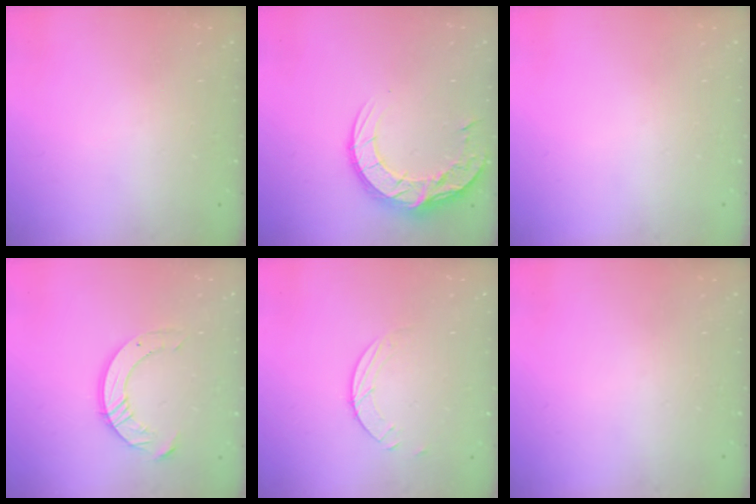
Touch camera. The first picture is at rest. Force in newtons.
{"total": 13.7, "press": 13.6, "slide": 1.1}
{"total": 0.0}
{"total": 10.5, "press": 10.4, "slide": 0.9}
{"total": 2.5, "press": 2.4, "slide": 0.2}
{"total": 0.0}